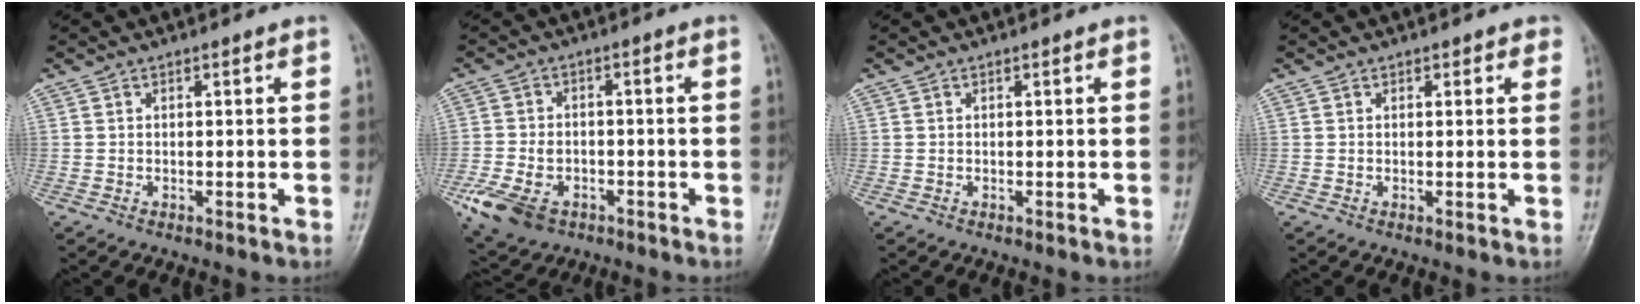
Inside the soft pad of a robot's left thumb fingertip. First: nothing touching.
{"total": 9.4, "force": [-4.5, 6.5, 5.1], "torque": [-0.104, 0.017, -0.072]}
{"total": 0.0}
{"total": 1.4, "force": [0.9, 0.9, 0.7], "torque": [0.008, -0.002, 0.005]}